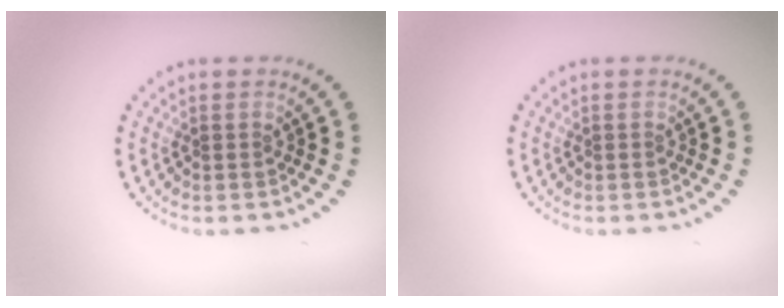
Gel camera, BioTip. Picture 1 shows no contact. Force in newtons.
{"total": 0.0}